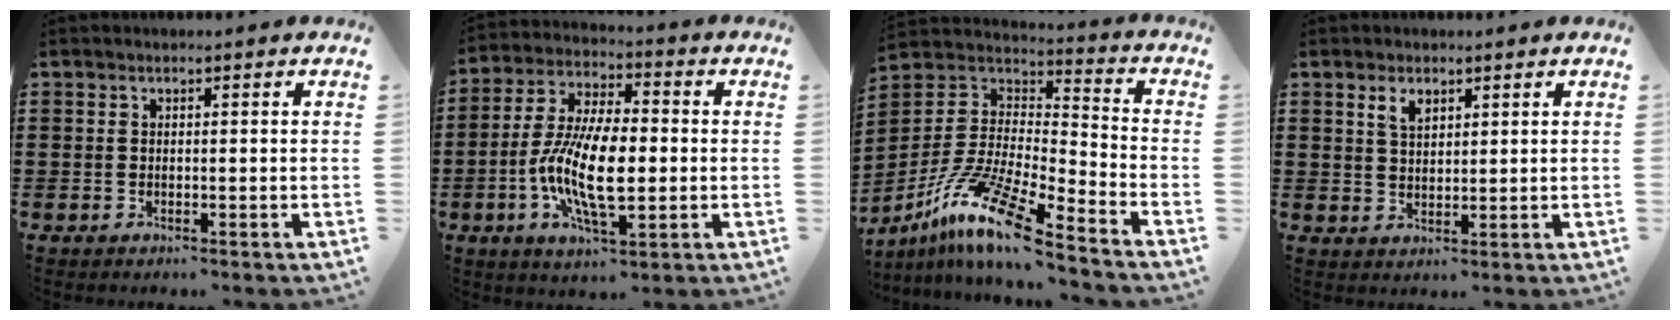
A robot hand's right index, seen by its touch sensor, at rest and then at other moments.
{"total": 12.7, "force": [-2.2, 5.0, 11.5], "torque": [-0.246, -0.009, -0.043]}
{"total": 13.6, "force": [-10.0, 1.7, 9.0], "torque": [-0.191, 0.003, -0.196]}
{"total": 2.7, "force": [1.8, 1.4, 1.6], "torque": [-0.037, 0.004, 0.033]}